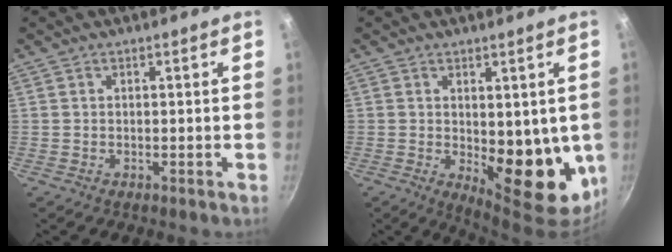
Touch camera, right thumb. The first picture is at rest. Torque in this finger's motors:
{"motor_torque": [-0.59, 1.34, 0.52, -0.57, 0.16]}